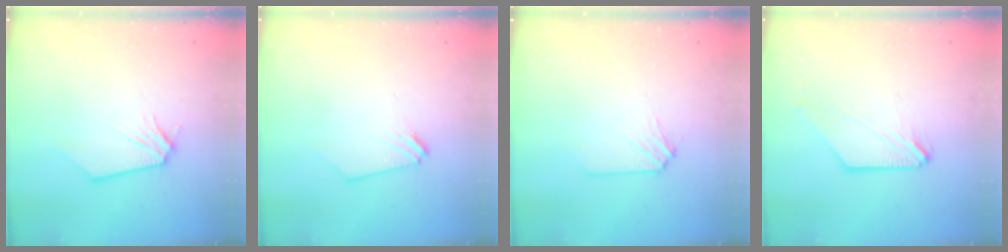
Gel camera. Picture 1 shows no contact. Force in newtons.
{"total": 0.0}
{"total": 2.1, "press": 2.1, "slide": 0.4}
{"total": 0.0}